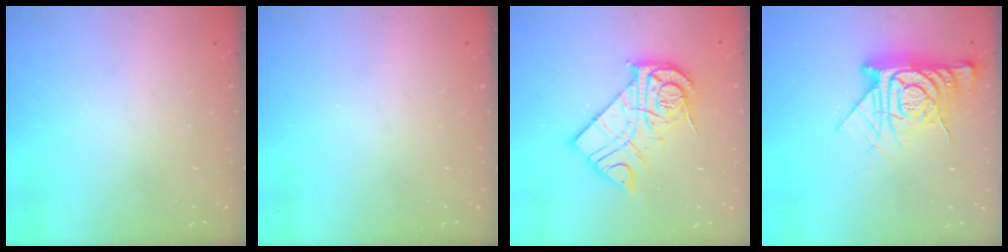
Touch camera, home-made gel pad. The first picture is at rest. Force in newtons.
{"total": 0.0}
{"total": 15.8, "press": 15.7, "slide": 1.3}
{"total": 14.6, "press": 14.5, "slide": 1.4}